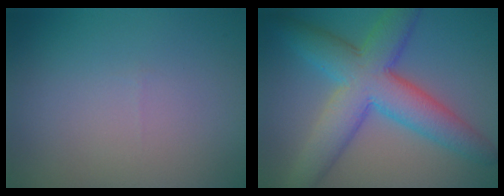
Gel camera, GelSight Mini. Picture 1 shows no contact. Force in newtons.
{"total": 7.3, "press": 7.3, "slide": 0.4}